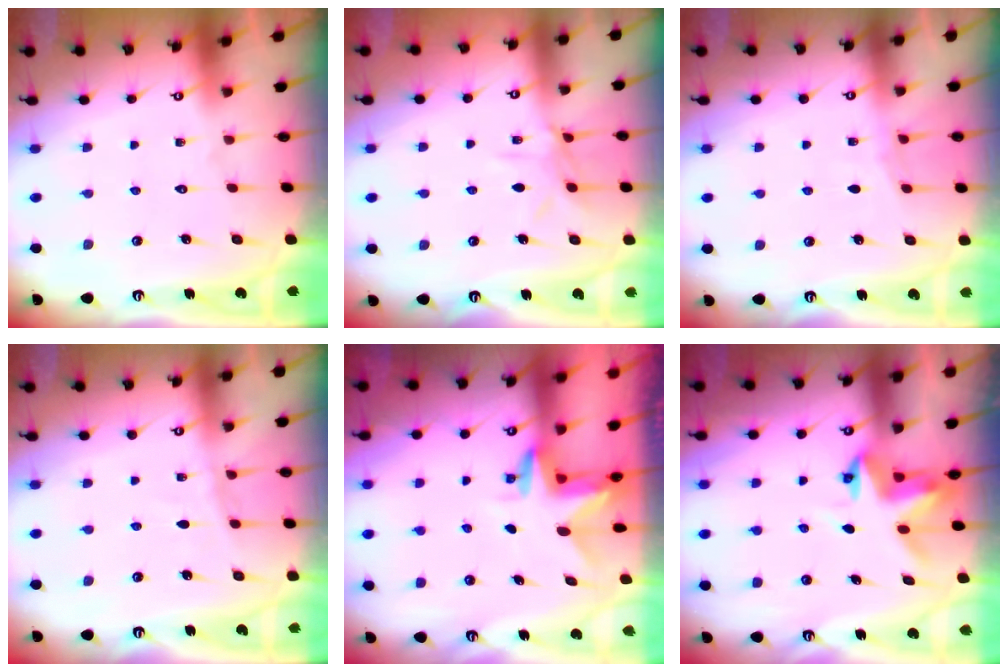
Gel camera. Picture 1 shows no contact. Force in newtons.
{"total": 6.9, "press": 6.9, "slide": 0.7}
{"total": 3.8, "press": 3.7, "slide": 0.5}
{"total": 4.4, "press": 4.3, "slide": 0.5}
{"total": 3.1, "press": 3.1, "slide": 0.2}
{"total": 3.8, "press": 3.8, "slide": 0.3}